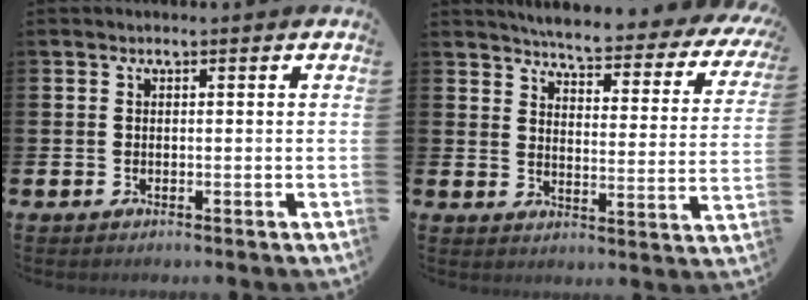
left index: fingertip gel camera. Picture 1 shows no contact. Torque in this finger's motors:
{"motor_torque": [1.09, -1.05, 0.39, 0.11]}